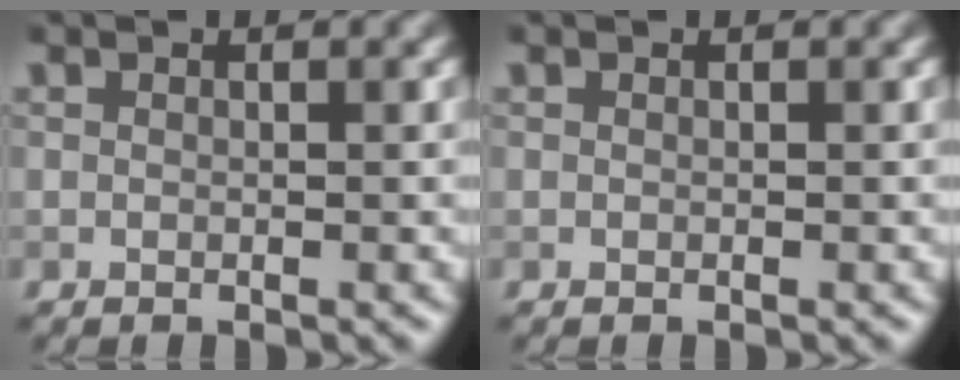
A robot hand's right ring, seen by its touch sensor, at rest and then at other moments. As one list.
[{"total": 0.0}]